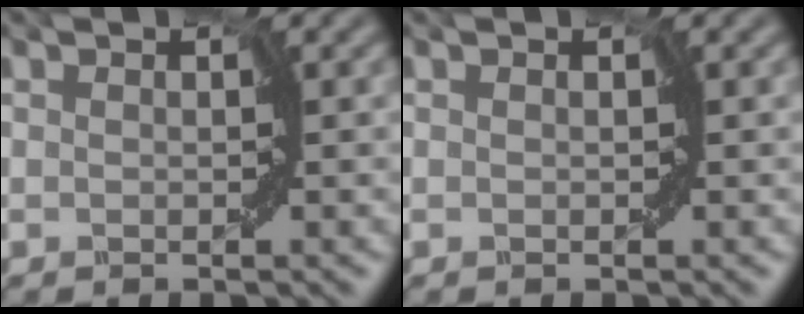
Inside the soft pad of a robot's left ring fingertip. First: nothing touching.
{"total": 0.0}